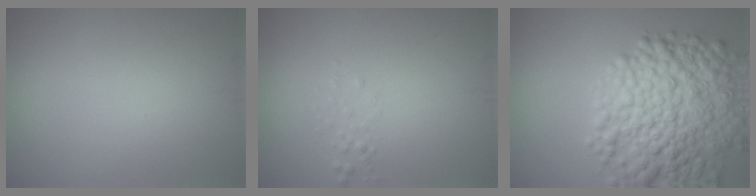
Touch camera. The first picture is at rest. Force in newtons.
{"total": 0.7, "press": 0.7, "slide": 0.1}
{"total": 9.4, "press": 9.3, "slide": 0.3}